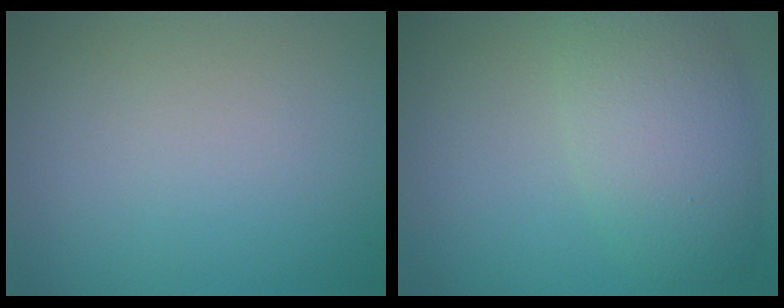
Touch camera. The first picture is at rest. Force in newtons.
{"total": 6.1, "press": 6.1, "slide": 0.3}